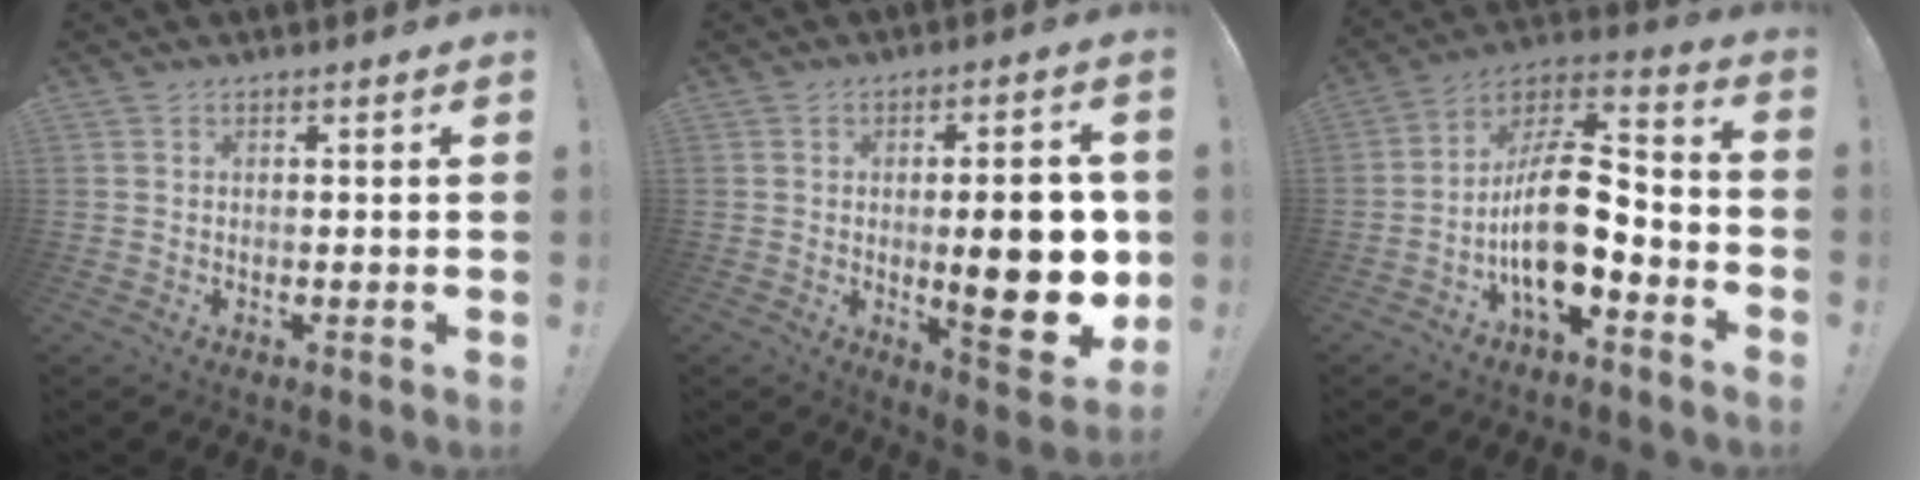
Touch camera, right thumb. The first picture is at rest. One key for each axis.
{"total": 18.5, "fx": -0.7, "fy": 5.7, "fz": 17.6, "tx": -0.226, "ty": -0.012, "tz": -0.001}
{"total": 18.5, "fx": -5.3, "fy": 8.6, "fz": 15.5, "tx": -0.282, "ty": 0.034, "tz": -0.081}